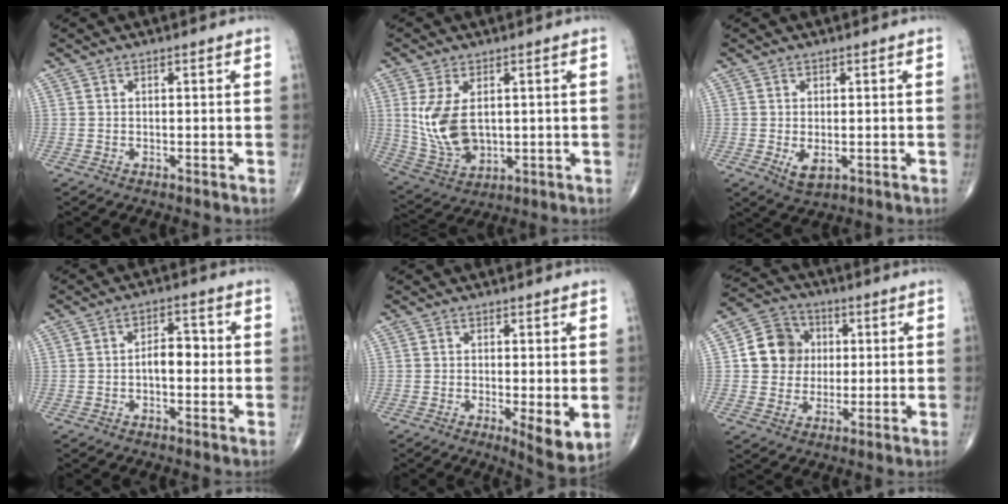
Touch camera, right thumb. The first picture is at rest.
{"total": 10.8, "force": [1.4, 6.6, 8.5], "torque": [-0.167, -0.013, 0.045]}
{"total": 3.4, "force": [-0.6, 1.8, 2.8], "torque": [-0.046, -0.009, -0.003]}
{"total": 4.9, "force": [-0.5, 2.8, 4.0], "torque": [-0.048, 0.017, -0.014]}
{"total": 6.0, "force": [-0.9, 1.8, 5.6], "torque": [-0.086, -0.020, -0.014]}
{"total": 10.3, "force": [1.4, 9.2, 4.4], "torque": [-0.044, 0.007, 0.018]}